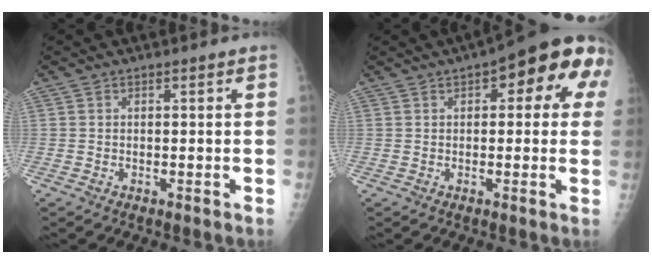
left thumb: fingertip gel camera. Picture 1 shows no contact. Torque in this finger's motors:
{"motor_torque": [0.42, 0.28, -0.13, -0.17, 0.09]}